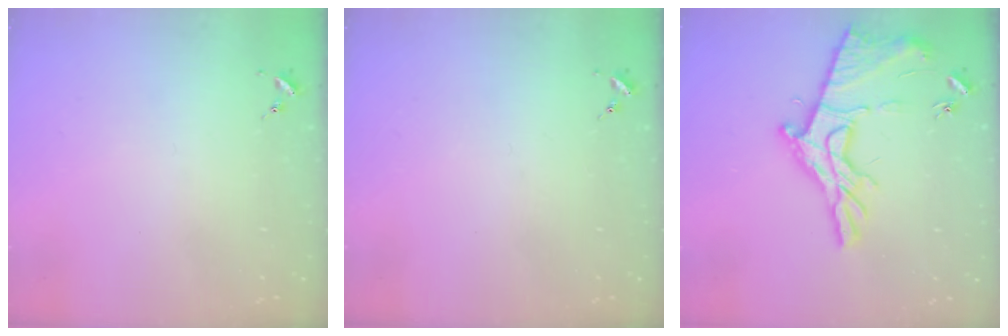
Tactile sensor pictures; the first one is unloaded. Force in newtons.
{"total": 0.0}
{"total": 17.4, "press": 17.3, "slide": 0.9}